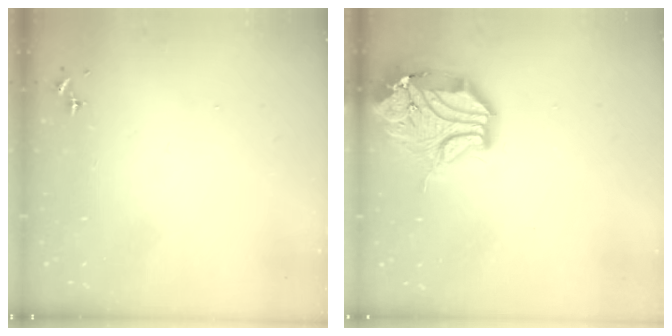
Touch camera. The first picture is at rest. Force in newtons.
{"total": 16.8, "press": 16.6, "slide": 2.4}